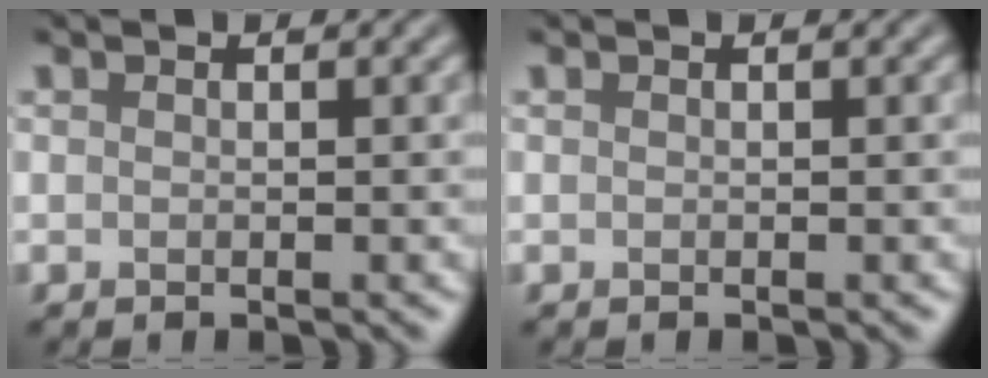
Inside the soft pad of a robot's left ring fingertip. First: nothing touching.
{"total": 0.0}